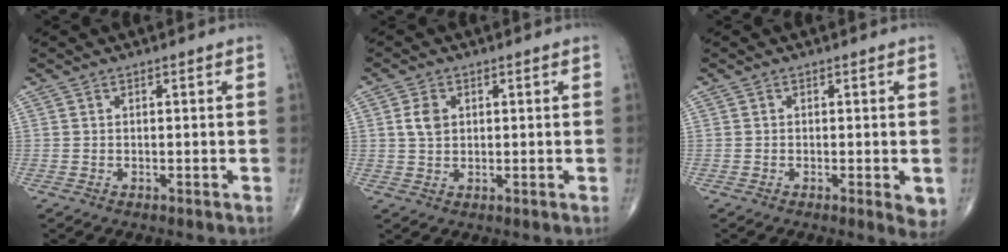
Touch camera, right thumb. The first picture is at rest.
{"total": 3.5, "force": [0.8, 2.5, 2.3], "torque": [-0.039, -0.001, 0.017]}
{"total": 3.3, "force": [-0.9, 0.8, 3.1], "torque": [-0.040, -0.008, -0.017]}